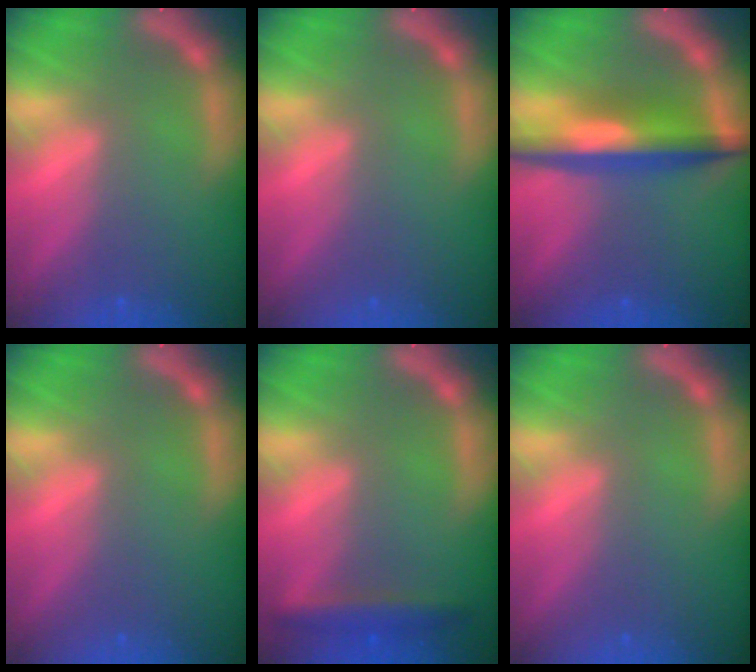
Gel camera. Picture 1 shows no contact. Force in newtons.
{"total": 0.0}
{"total": 6.5}
{"total": 0.0}
{"total": 2.9}
{"total": 0.0}